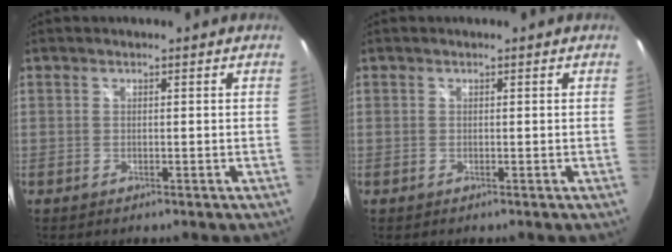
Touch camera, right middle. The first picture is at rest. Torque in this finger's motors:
{"motor_torque": [0.16, -0.21, 0.00, 0.00]}